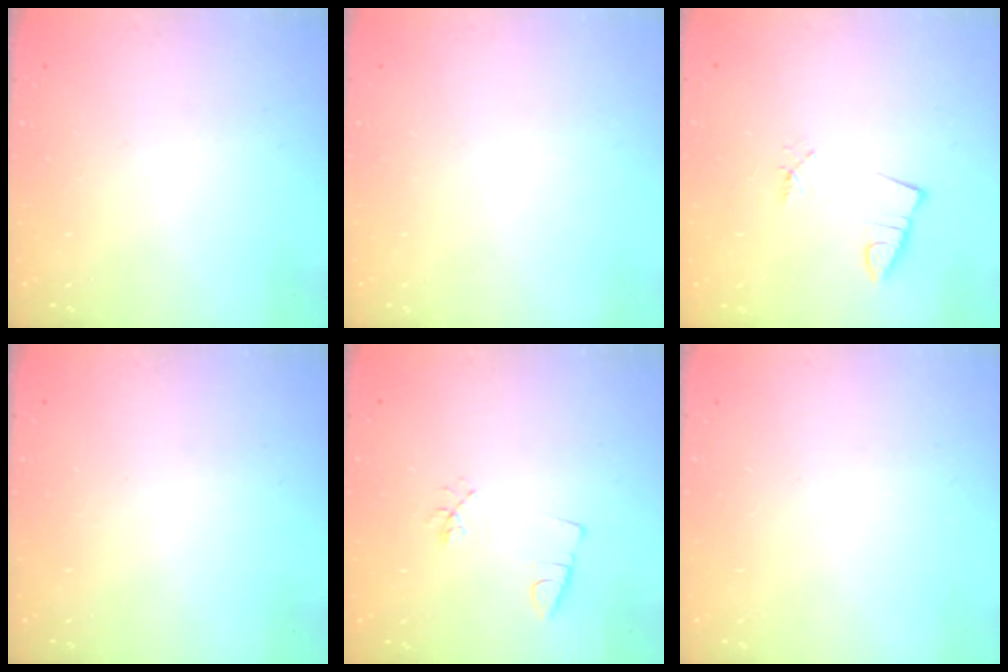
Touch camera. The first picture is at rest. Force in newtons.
{"total": 0.0}
{"total": 1.0, "press": 1.0, "slide": 0.0}
{"total": 0.0}
{"total": 3.5, "press": 3.2, "slide": 1.4}
{"total": 0.0}